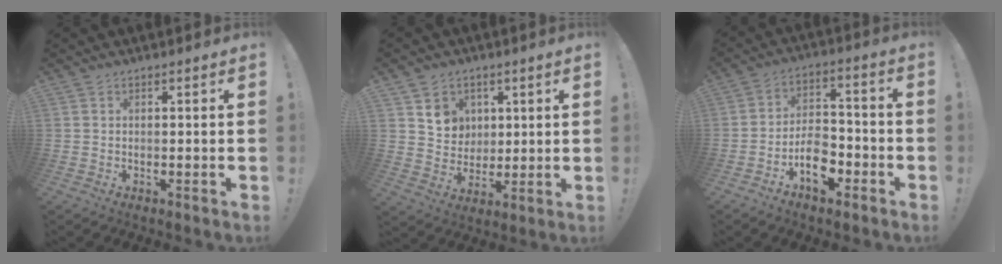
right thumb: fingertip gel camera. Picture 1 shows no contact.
{"total": 8.0, "force": [4.1, 6.8, 1.2], "torque": [-0.013, -0.033, 0.082]}
{"total": 11.0, "force": [-5.5, 7.0, 6.4], "torque": [-0.093, 0.043, -0.092]}